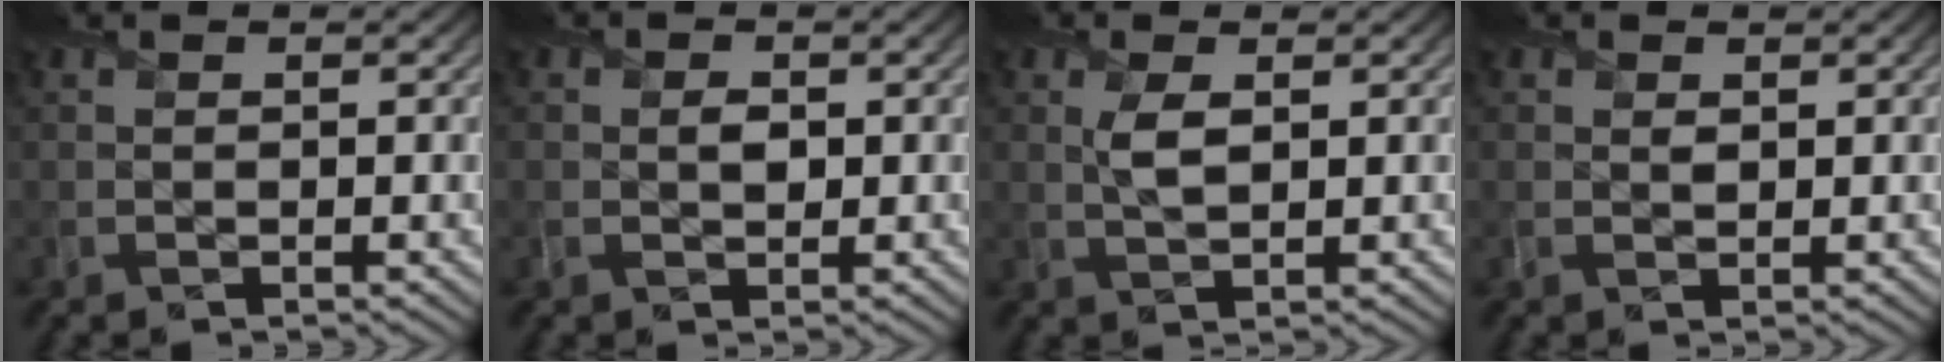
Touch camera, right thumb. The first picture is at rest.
{"total": 1.4, "force": [-0.1, 1.1, 0.9], "torque": [-0.019, -0.006, -0.004]}
{"total": 2.7, "force": [0.8, 1.1, 2.3], "torque": [-0.057, 0.001, 0.016]}
{"total": 1.0, "force": [0.5, 0.5, 0.6], "torque": [-0.015, 0.000, 0.010]}